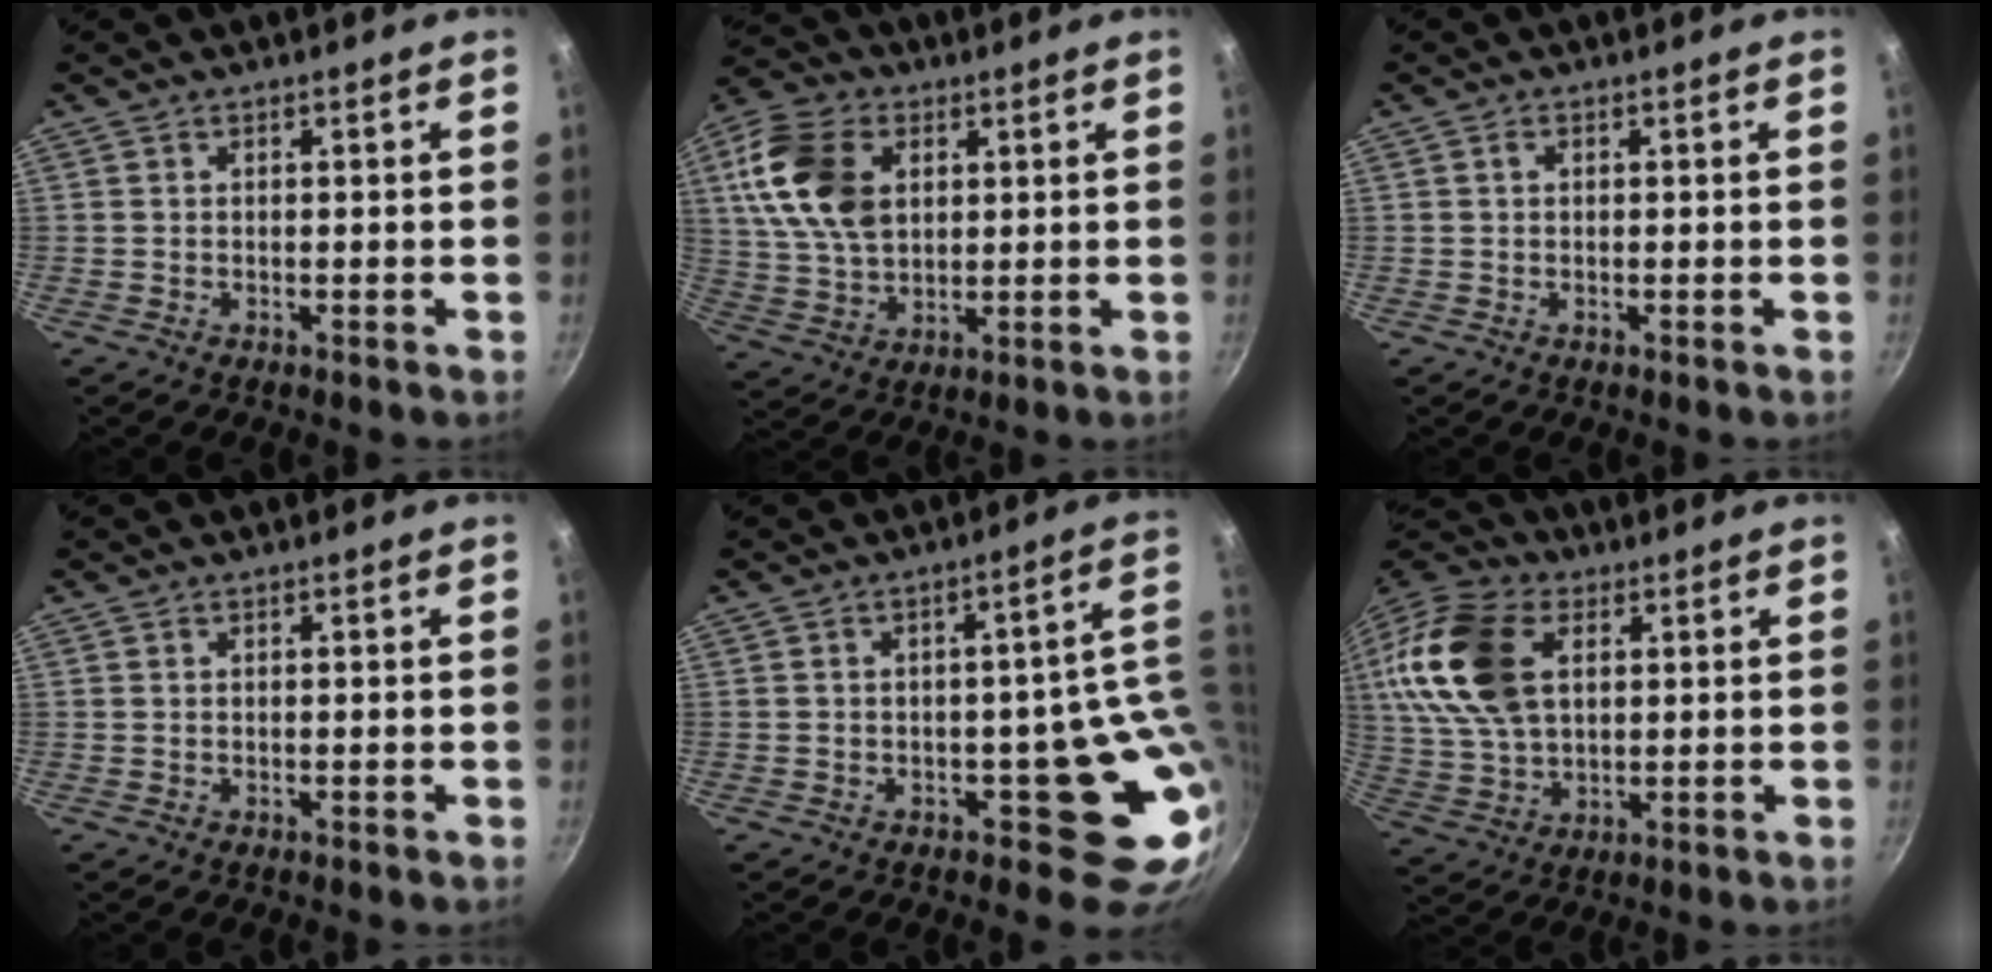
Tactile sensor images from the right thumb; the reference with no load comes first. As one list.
[{"total": 14.9, "force": [3.8, 10.0, 10.3], "torque": [-0.183, -0.004, 0.073]}, {"total": 0.8, "force": [0.2, 0.6, 0.6], "torque": [-0.009, 0.004, 0.004]}, {"total": 0.0}, {"total": 10.2, "force": [0.0, 6.1, 8.2], "torque": [-0.041, 0.007, 0.007]}, {"total": 18.8, "force": [4.9, 12.1, 13.5], "torque": [-0.259, 0.005, 0.092]}]